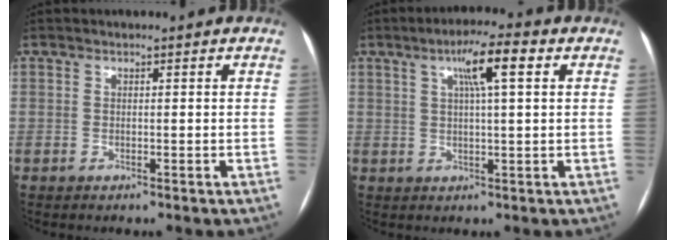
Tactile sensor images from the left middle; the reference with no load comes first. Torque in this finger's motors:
{"motor_torque": [0.94, -0.26, 0.16, 0.03]}